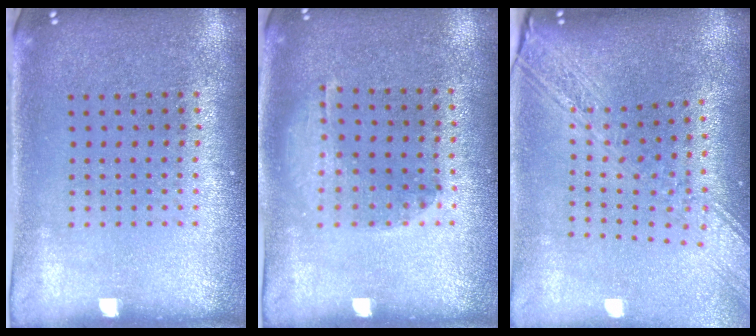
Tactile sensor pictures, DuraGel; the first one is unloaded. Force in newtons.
{"total": 1.1, "press": 1.1, "slide": 0.1}
{"total": 2.8, "press": 2.2, "slide": 1.7}